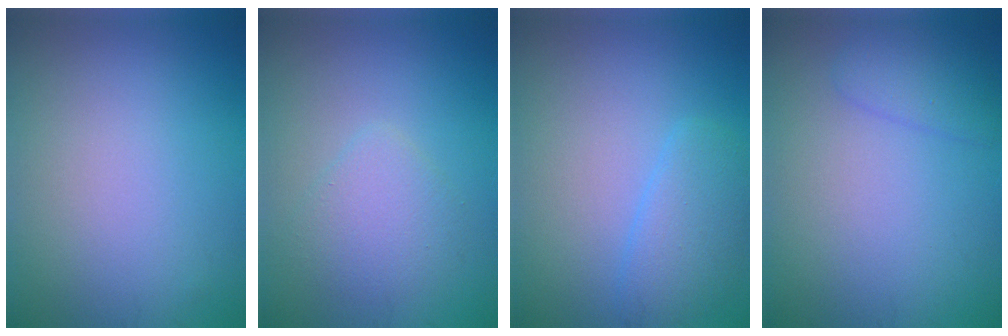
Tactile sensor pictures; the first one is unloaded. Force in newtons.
{"total": 2.5, "press": 2.5, "slide": 0.2}
{"total": 2.7, "press": 2.7, "slide": 0.1}
{"total": 2.2, "press": 2.2, "slide": 0.1}